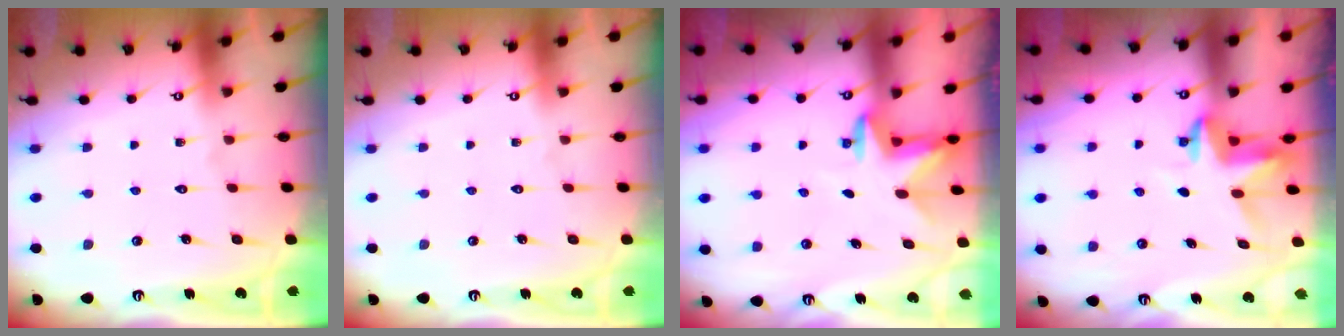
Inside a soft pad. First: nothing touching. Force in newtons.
{"total": 0.0}
{"total": 3.0, "press": 2.9, "slide": 0.7}
{"total": 3.7, "press": 3.7, "slide": 0.3}